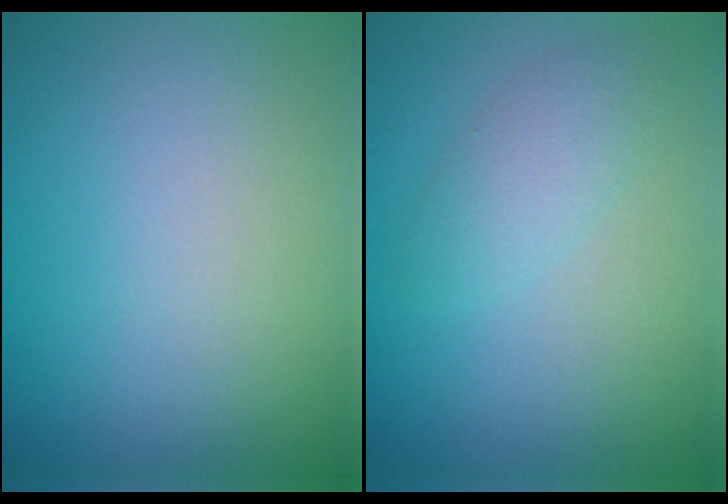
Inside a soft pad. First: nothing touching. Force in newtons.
{"total": 2.2, "press": 2.2, "slide": 0.1}